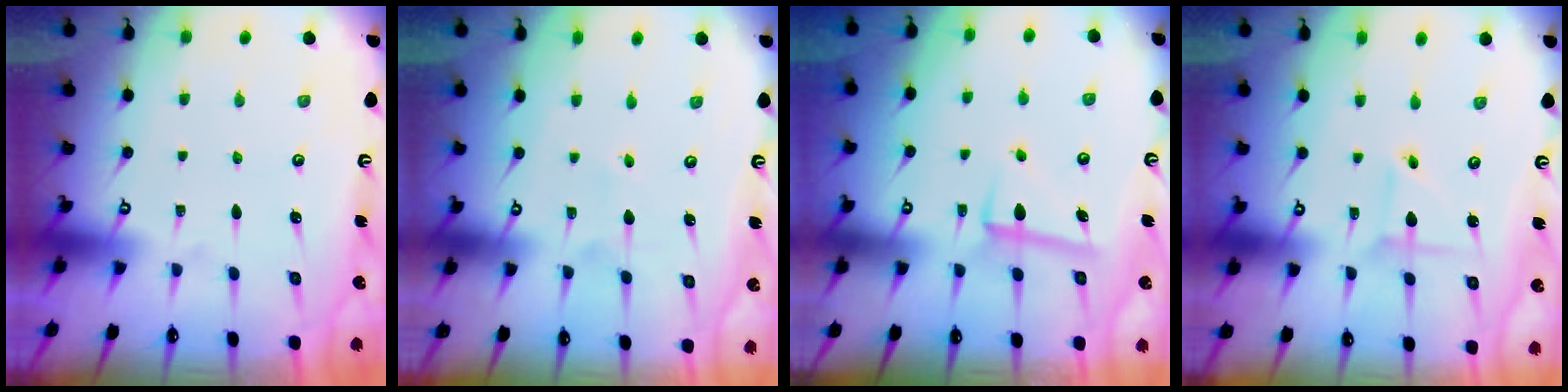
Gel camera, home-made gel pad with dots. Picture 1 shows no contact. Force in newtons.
{"total": 3.5, "press": 3.3, "slide": 1.1}
{"total": 6.2, "press": 6.1, "slide": 1.2}
{"total": 2.5, "press": 2.5, "slide": 0.2}